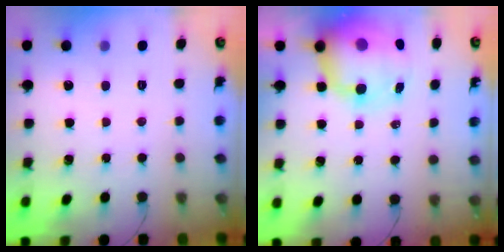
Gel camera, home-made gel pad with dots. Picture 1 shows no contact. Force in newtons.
{"total": 15.4, "press": 14.9, "slide": 3.8}